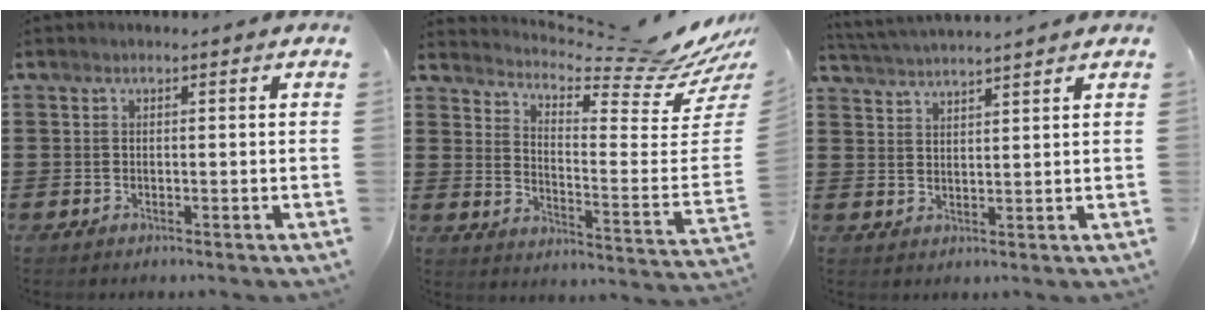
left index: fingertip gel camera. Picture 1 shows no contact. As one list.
[{"total": 8.1, "force": [7.3, 0.5, 3.5], "torque": [-0.072, -0.079, 0.117]}, {"total": 2.8, "force": [2.7, -0.6, 0.3], "torque": [-0.014, -0.009, 0.050]}]